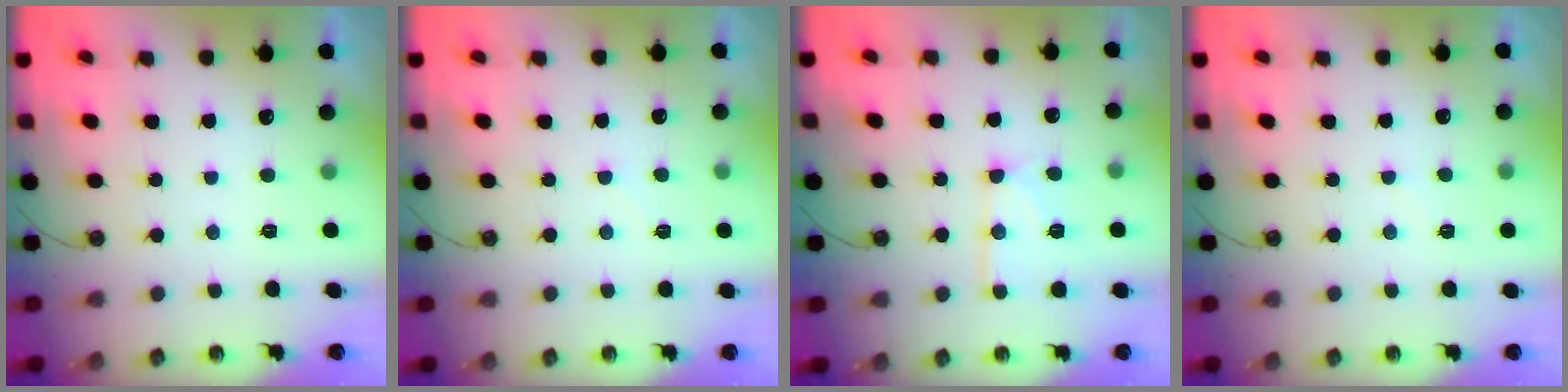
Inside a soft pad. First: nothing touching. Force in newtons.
{"total": 2.8, "press": 2.8, "slide": 0.4}
{"total": 12.9, "press": 12.9, "slide": 1.2}
{"total": 2.1, "press": 2.1, "slide": 0.3}